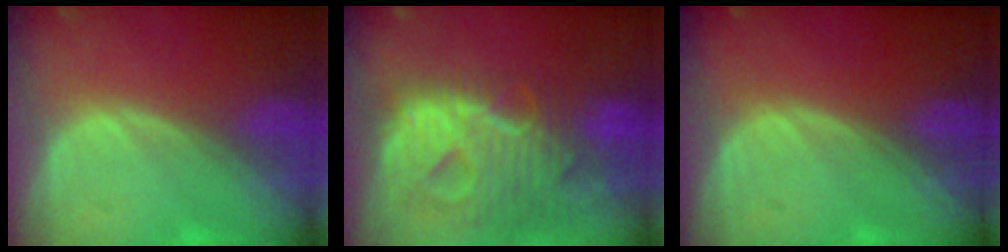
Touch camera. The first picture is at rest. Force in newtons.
{"total": 13.0, "press": 11.0, "slide": 6.8}
{"total": 0.0}